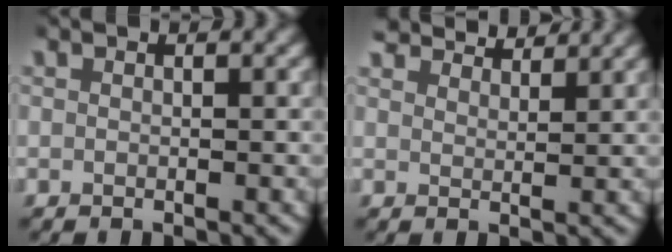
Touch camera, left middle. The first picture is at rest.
{"total": 3.7, "force": [3.6, 0.5, 0.9], "torque": [-0.014, 0.003, 0.061]}